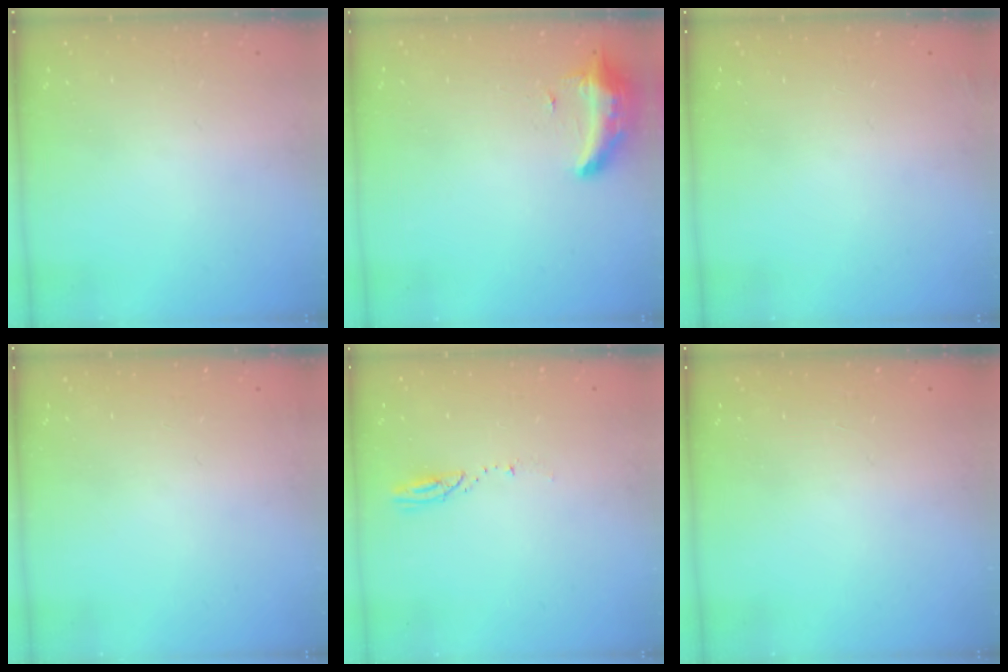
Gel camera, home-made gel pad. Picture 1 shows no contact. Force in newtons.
{"total": 12.2, "press": 9.7, "slide": 7.4}
{"total": 2.3, "press": 2.2, "slide": 0.8}
{"total": 2.8, "press": 2.2, "slide": 1.7}
{"total": 3.7, "press": 3.7, "slide": 0.4}
{"total": 0.9, "press": 0.0, "slide": 0.9}